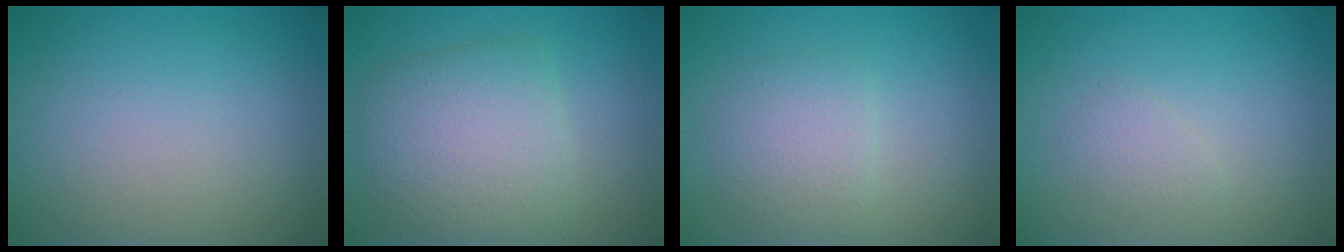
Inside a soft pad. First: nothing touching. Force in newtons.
{"total": 5.9, "press": 5.9, "slide": 0.2}
{"total": 3.3, "press": 3.3, "slide": 0.2}
{"total": 1.1, "press": 1.1, "slide": 0.1}